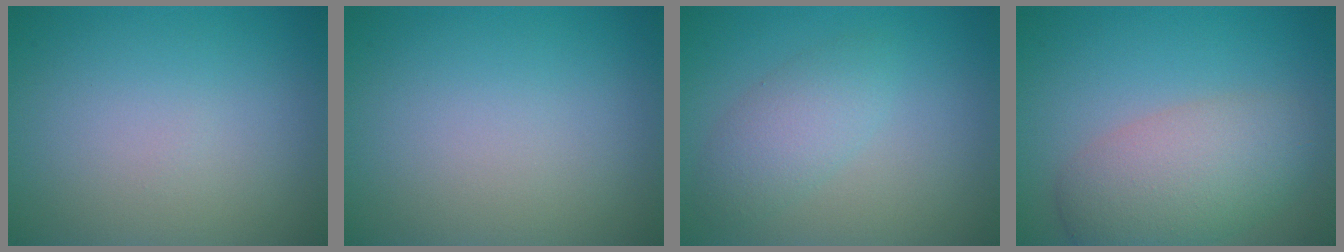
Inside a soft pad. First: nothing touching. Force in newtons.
{"total": 0.0}
{"total": 2.8, "press": 2.8, "slide": 0.1}
{"total": 5.7, "press": 5.7, "slide": 0.1}